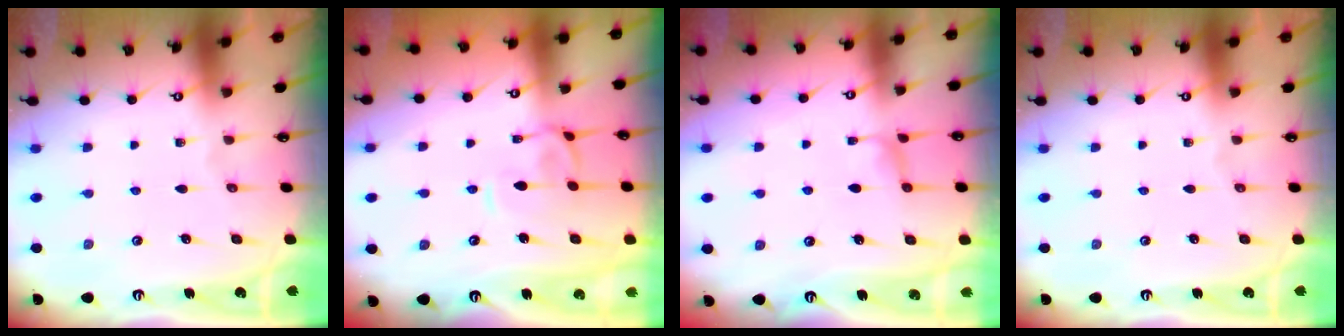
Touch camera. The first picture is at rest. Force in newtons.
{"total": 0.8, "press": 0.4, "slide": 0.6}
{"total": 0.8, "press": 0.3, "slide": 0.7}
{"total": 0.0}